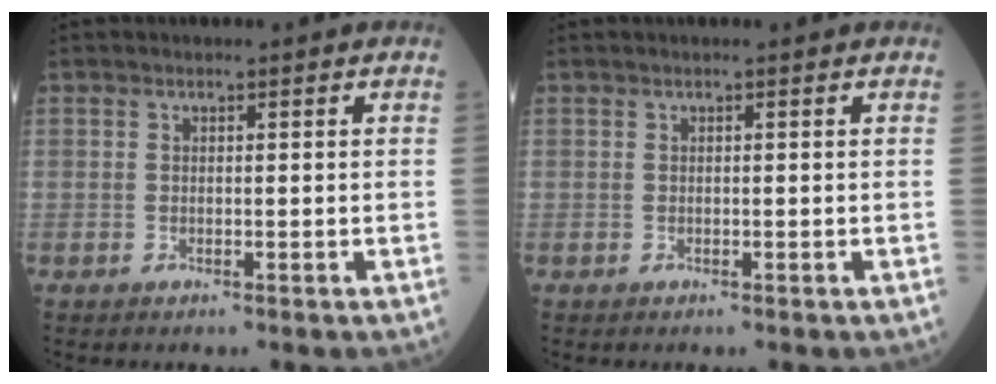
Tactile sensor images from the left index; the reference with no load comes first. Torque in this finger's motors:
{"motor_torque": [-0.10, -0.14, -0.03, -0.01]}